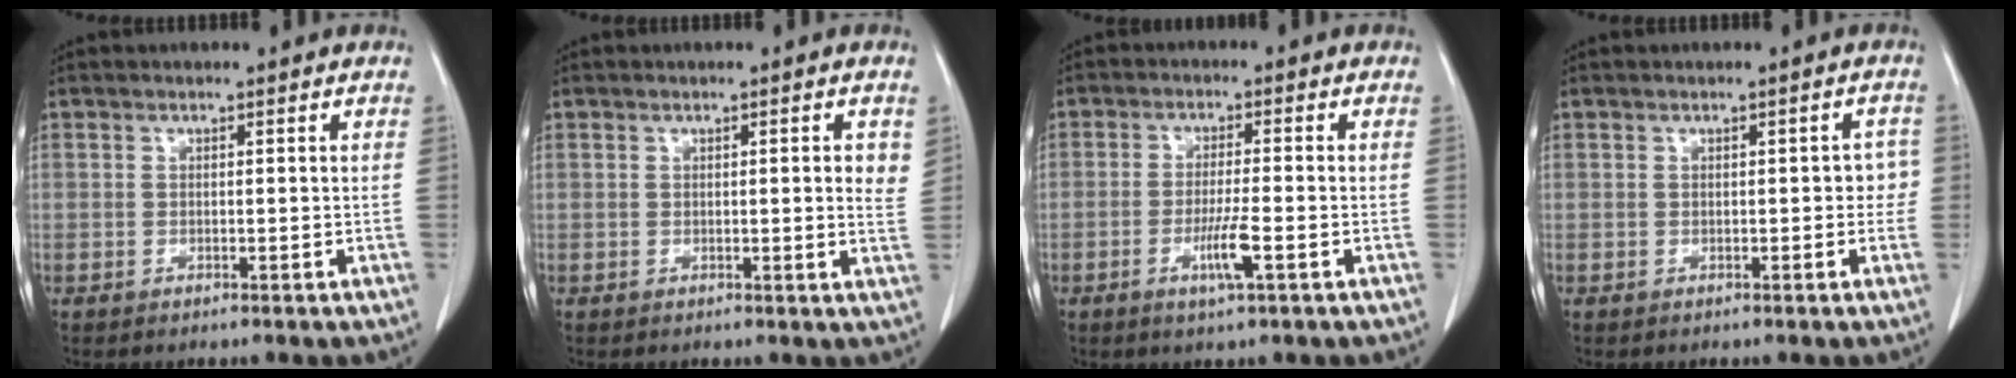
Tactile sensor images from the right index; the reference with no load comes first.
{"total": 2.5, "force": [0.7, 0.3, 2.4], "torque": [-0.026, -0.002, 0.005]}
{"total": 4.8, "force": [-1.9, 0.0, 4.4], "torque": [-0.083, -0.009, -0.036]}
{"total": 2.2, "force": [-0.2, 1.3, 1.7], "torque": [-0.007, 0.018, -0.003]}